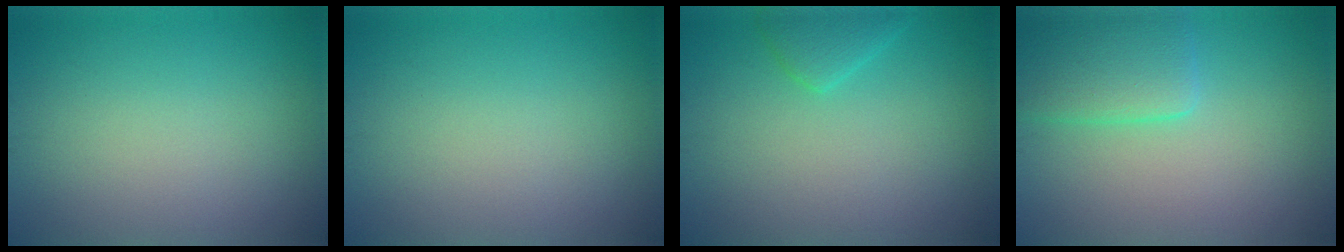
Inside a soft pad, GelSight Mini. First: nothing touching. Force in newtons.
{"total": 0.0}
{"total": 2.0, "press": 1.9, "slide": 0.2}
{"total": 4.4, "press": 4.4, "slide": 0.2}